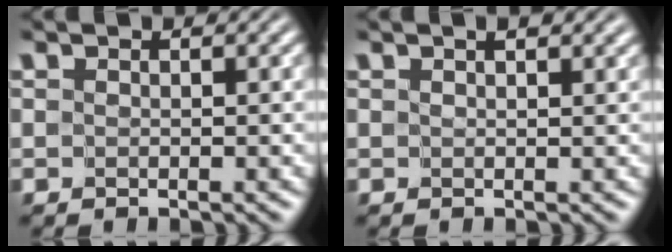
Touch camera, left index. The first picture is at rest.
{"total": 2.3, "force": [1.4, 0.8, 1.6], "torque": [-0.011, 0.001, 0.012]}